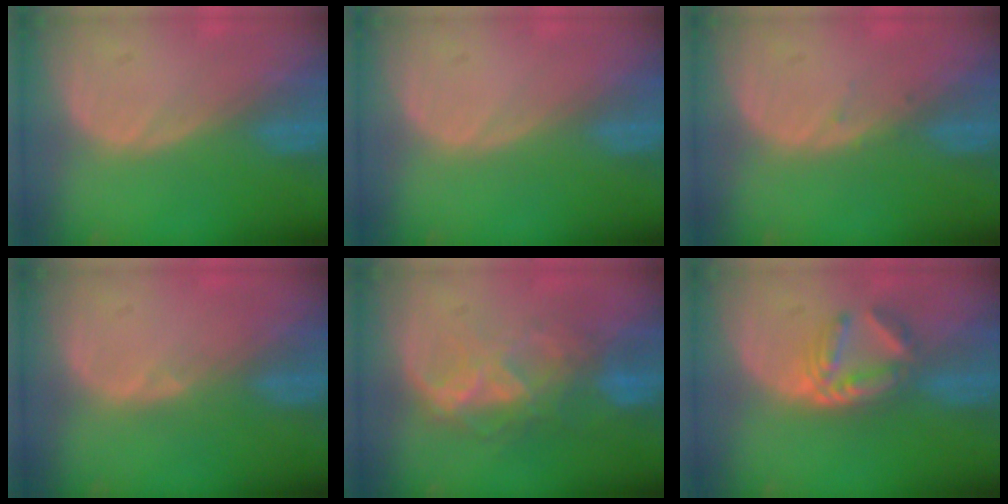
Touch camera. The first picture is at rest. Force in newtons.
{"total": 0.0}
{"total": 0.7, "press": 0.4, "slide": 0.5}
{"total": 0.6, "press": 0.5, "slide": 0.3}
{"total": 7.5, "press": 7.0, "slide": 2.9}
{"total": 6.0, "press": 5.3, "slide": 2.8}